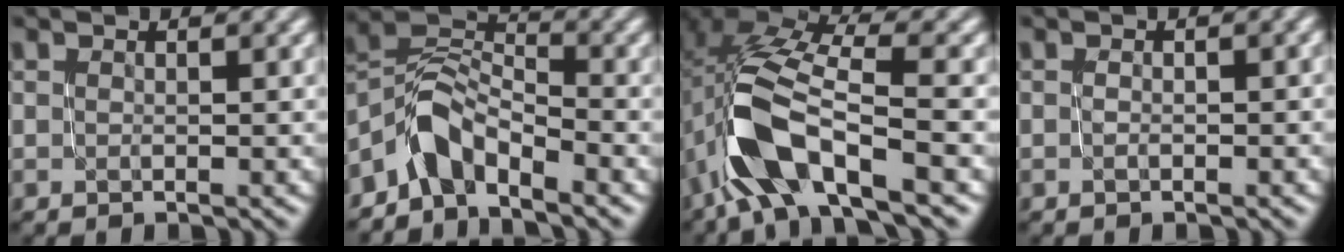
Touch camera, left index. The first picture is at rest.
{"total": 4.4, "force": [-3.4, 1.9, 1.9], "torque": [-0.030, 0.016, -0.075]}
{"total": 9.5, "force": [-3.5, 4.1, 7.9], "torque": [-0.170, 0.017, -0.076]}
{"total": 0.6, "force": [-0.3, 0.2, 0.5], "torque": [-0.007, -0.001, -0.006]}